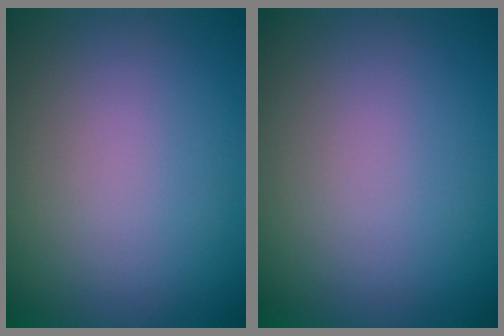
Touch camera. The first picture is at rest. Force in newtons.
{"total": 0.0}